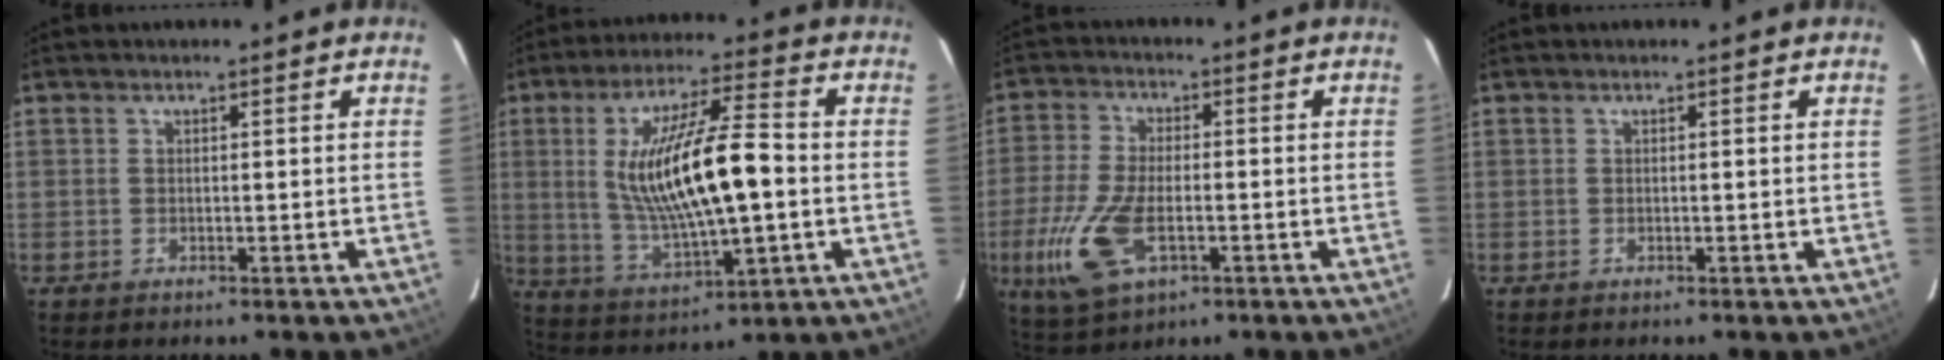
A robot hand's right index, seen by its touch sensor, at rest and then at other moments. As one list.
[{"total": 17.9, "force": [0.1, 4.4, 17.3], "torque": [-0.323, -0.003, 0.017]}, {"total": 13.1, "force": [-4.1, 6.6, 10.6], "torque": [-0.241, -0.013, -0.074]}, {"total": 0.0}]